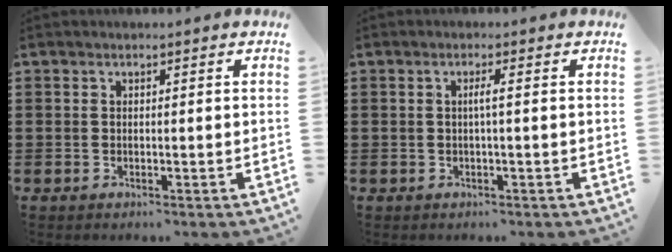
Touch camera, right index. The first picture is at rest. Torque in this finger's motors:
{"motor_torque": [0.31, -0.24, 0.05, 0.04]}